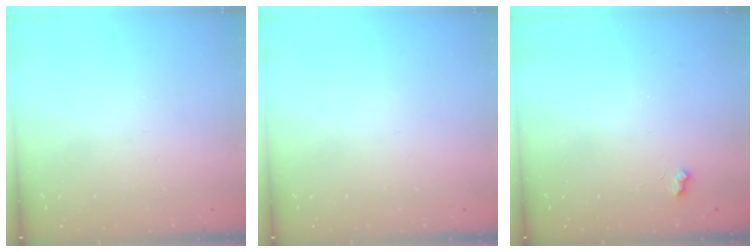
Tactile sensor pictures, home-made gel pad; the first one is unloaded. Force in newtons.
{"total": 0.0}
{"total": 2.3, "press": 2.3, "slide": 0.4}